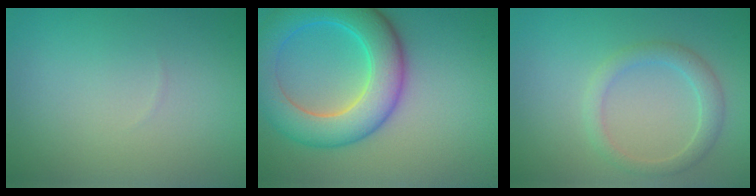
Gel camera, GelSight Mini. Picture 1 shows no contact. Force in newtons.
{"total": 8.6, "press": 8.6, "slide": 0.1}
{"total": 2.3, "press": 2.3, "slide": 0.0}